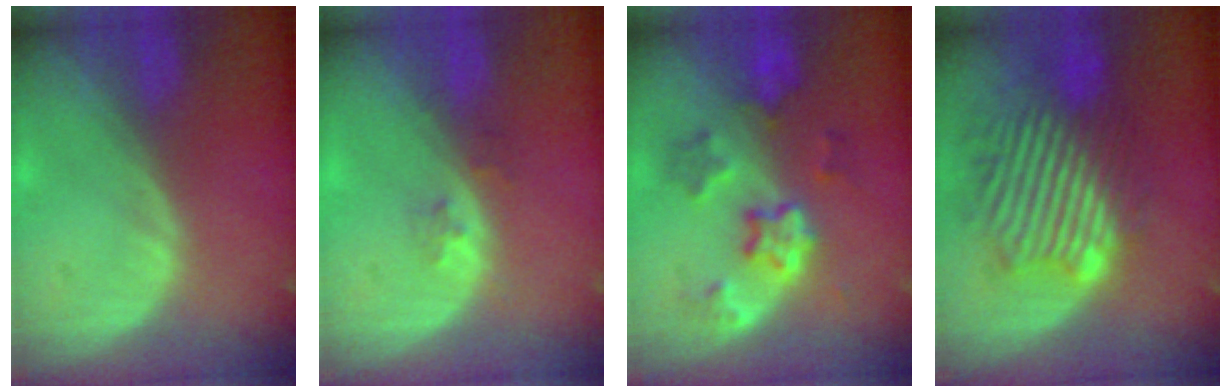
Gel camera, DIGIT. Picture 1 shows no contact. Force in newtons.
{"total": 1.9, "press": 1.4, "slide": 1.2}
{"total": 6.7, "press": 6.3, "slide": 2.4}
{"total": 11.0, "press": 10.3, "slide": 4.0}